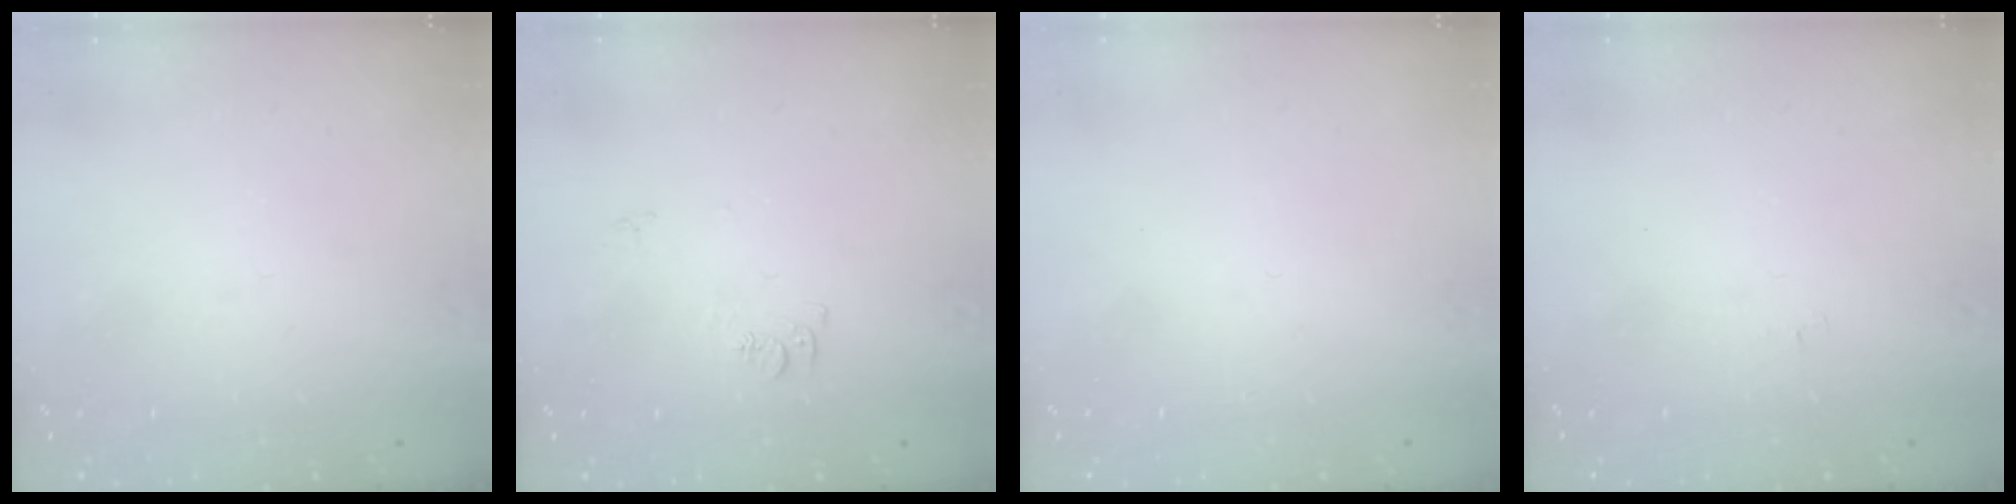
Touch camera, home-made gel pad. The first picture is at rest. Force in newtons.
{"total": 7.0, "press": 7.0, "slide": 0.7}
{"total": 1.8, "press": 1.7, "slide": 0.1}
{"total": 4.0, "press": 3.9, "slide": 0.5}